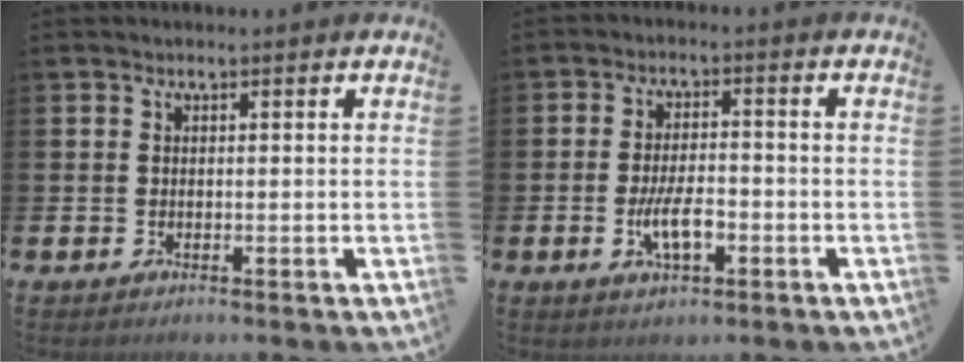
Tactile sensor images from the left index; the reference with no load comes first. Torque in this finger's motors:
{"motor_torque": [0.42, 0.32, 0.21, 0.21]}